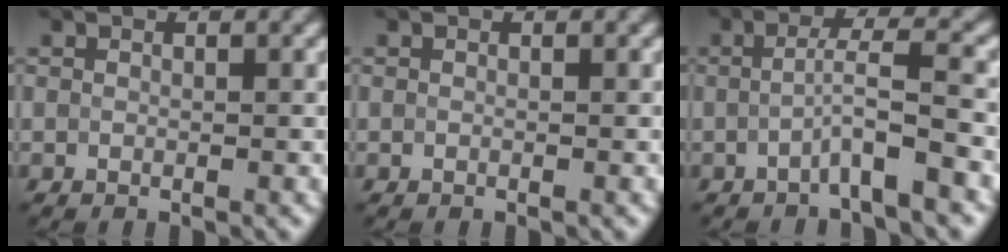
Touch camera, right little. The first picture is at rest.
{"total": 0.0}
{"total": 3.6, "force": [-1.3, 0.2, 3.4], "torque": [-0.055, 0.015, -0.035]}